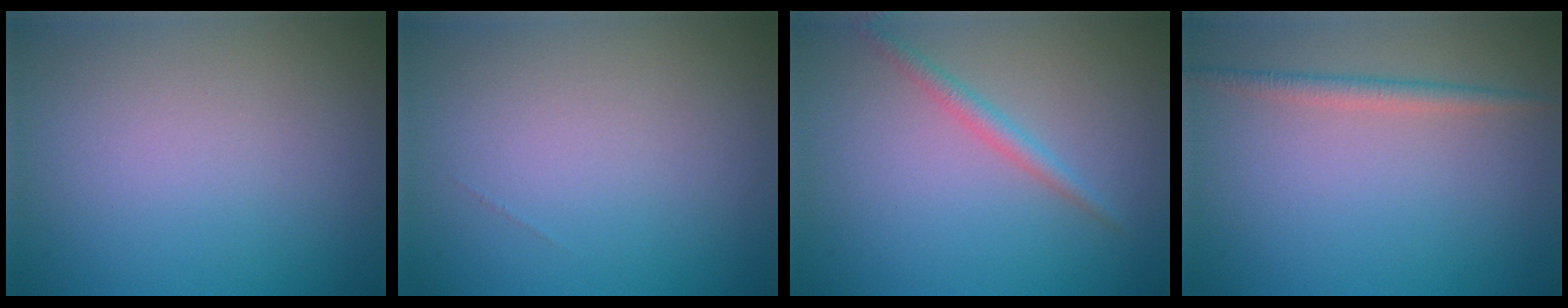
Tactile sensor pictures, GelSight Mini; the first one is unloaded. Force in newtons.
{"total": 0.0}
{"total": 1.6, "press": 1.6, "slide": 0.1}
{"total": 1.7, "press": 1.7, "slide": 0.1}